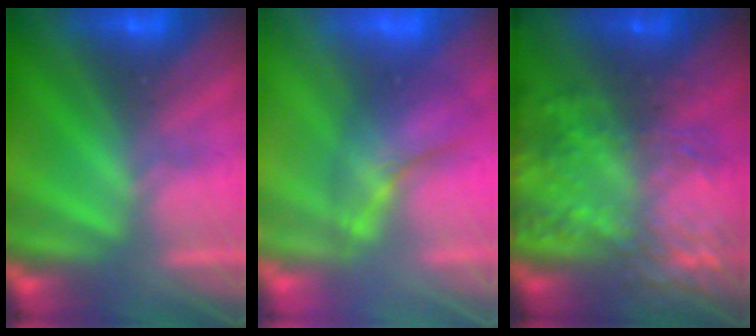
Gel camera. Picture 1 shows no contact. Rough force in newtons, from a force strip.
{"total": 2.4}
{"total": 6.6}